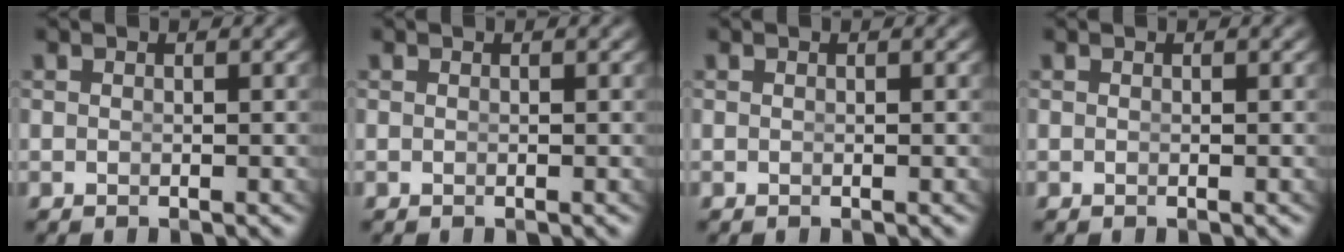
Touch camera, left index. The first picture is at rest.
{"total": 0.0}
{"total": 0.0}
{"total": 0.0}